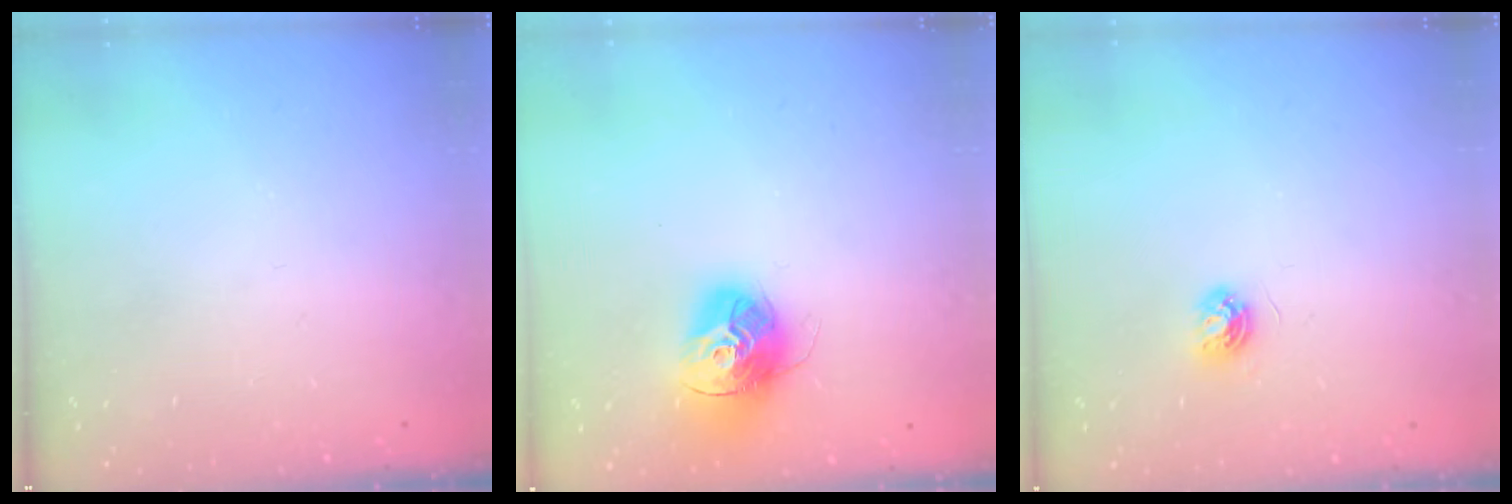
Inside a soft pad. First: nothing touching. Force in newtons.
{"total": 14.5, "press": 14.4, "slide": 1.4}
{"total": 5.2, "press": 5.1, "slide": 0.6}